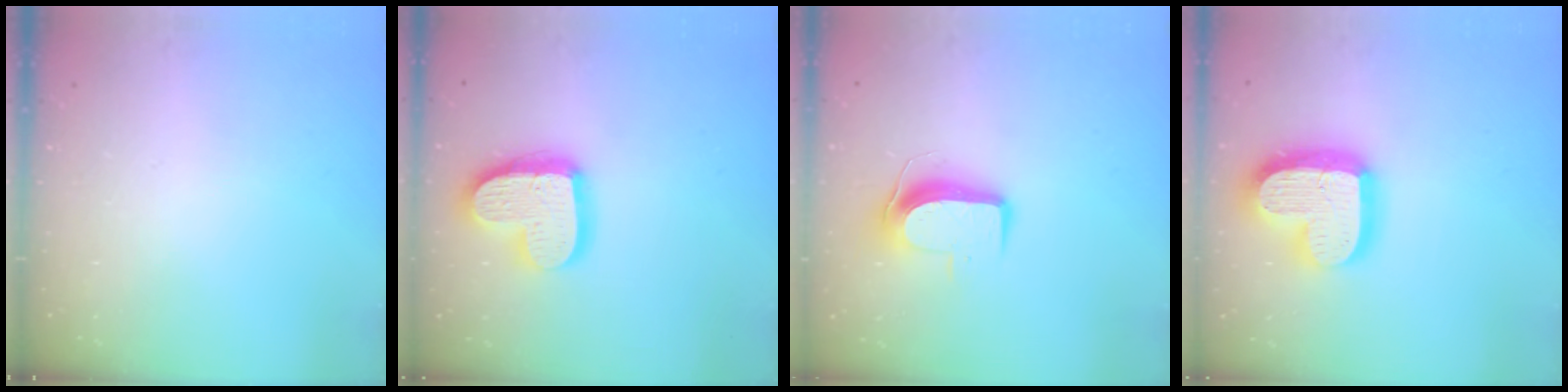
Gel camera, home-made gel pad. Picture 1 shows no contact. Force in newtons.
{"total": 17.2, "press": 17.1, "slide": 1.4}
{"total": 8.8, "press": 8.8, "slide": 0.5}
{"total": 20.7, "press": 20.7, "slide": 1.7}